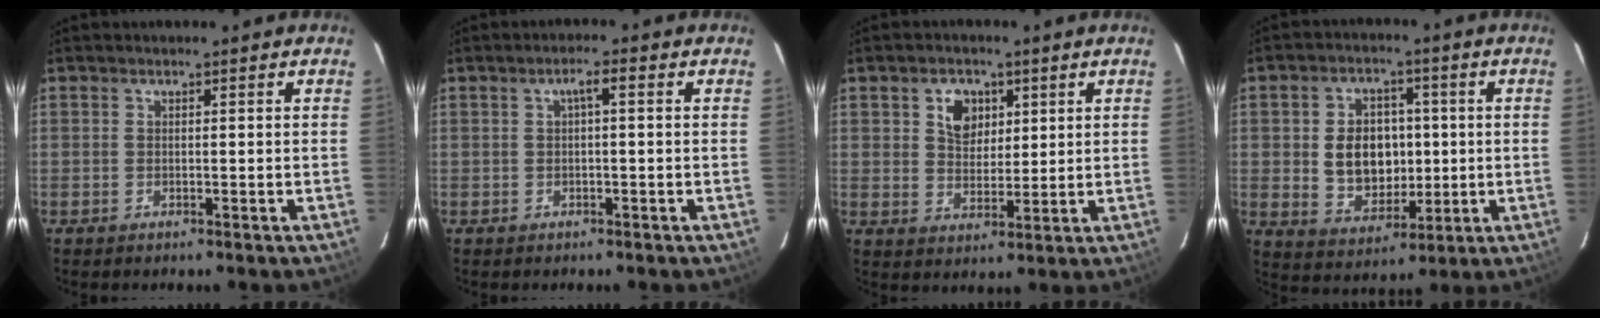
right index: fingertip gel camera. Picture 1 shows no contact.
{"total": 2.1, "force": [0.2, 0.3, 2.0], "torque": [-0.037, 0.009, 0.004]}
{"total": 6.1, "force": [2.5, 4.6, 3.1], "torque": [-0.045, 0.007, 0.048]}
{"total": 10.6, "force": [0.3, 8.3, 6.5], "torque": [-0.134, 0.009, 0.022]}